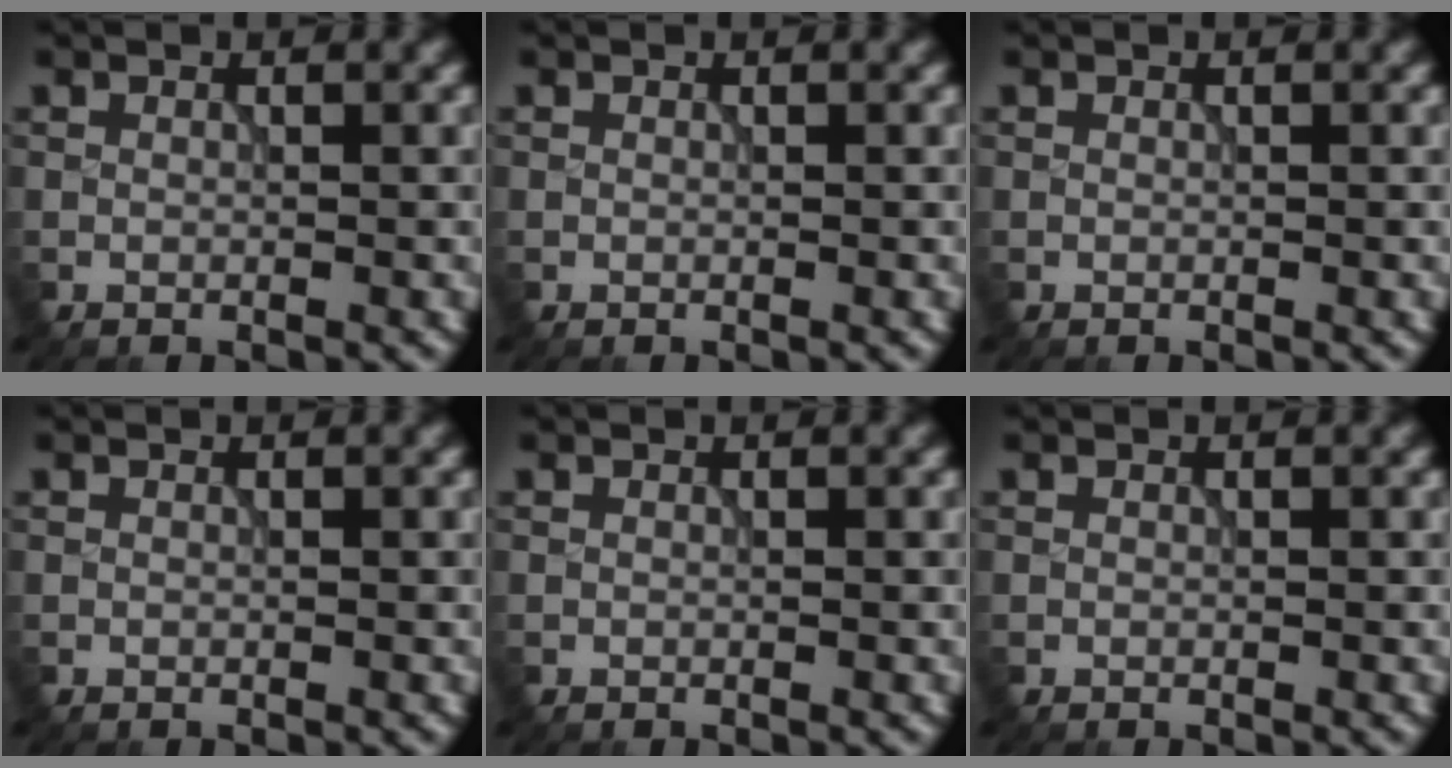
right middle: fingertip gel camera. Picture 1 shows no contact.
{"total": 0.0}
{"total": 0.0}
{"total": 0.0}
{"total": 0.0}
{"total": 0.0}